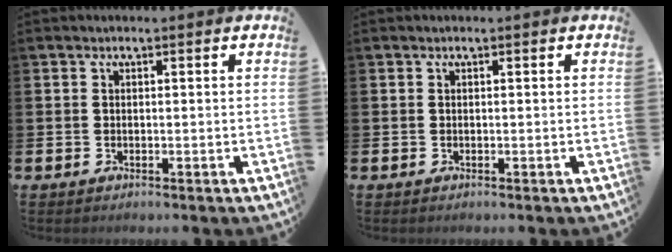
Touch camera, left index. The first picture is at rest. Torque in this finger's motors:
{"motor_torque": [0.00, 0.00, 0.00, 0.00]}